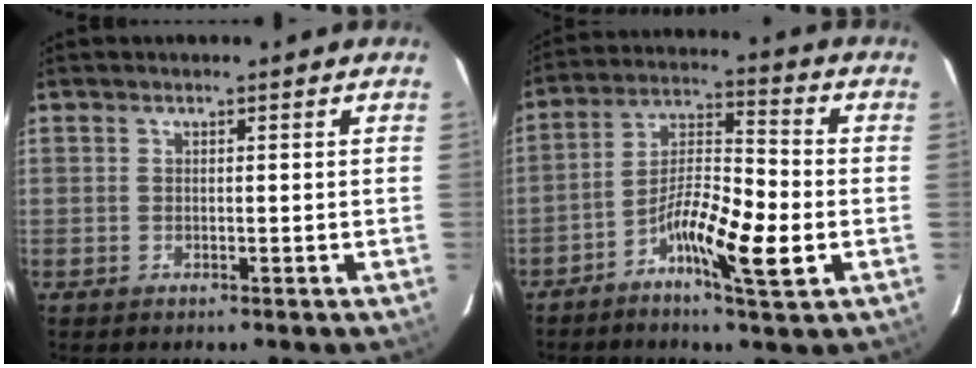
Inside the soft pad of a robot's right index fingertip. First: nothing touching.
{"total": 11.1, "force": [-4.3, 1.6, 10.1], "torque": [-0.181, 0.006, -0.079]}